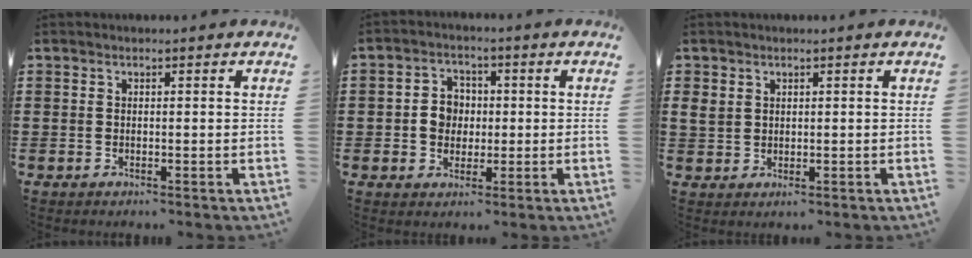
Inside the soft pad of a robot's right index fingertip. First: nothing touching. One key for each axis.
{"total": 4.6, "fx": -0.1, "fy": 3.9, "fz": 2.4, "tx": -0.058, "ty": 0.012, "tz": -0.006}
{"total": 2.0, "fx": 1.1, "fy": 1.5, "fz": 0.8, "tx": -0.021, "ty": 0.007, "tz": 0.020}